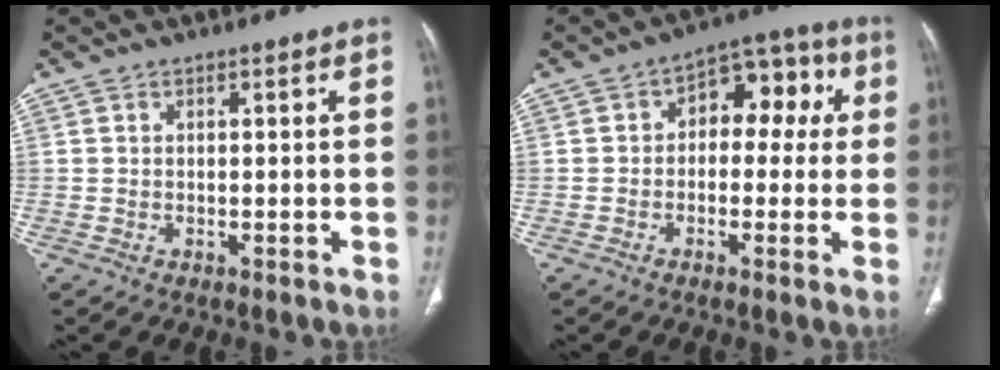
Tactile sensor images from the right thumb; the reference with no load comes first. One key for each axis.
{"total": 10.4, "fx": 1.6, "fy": 6.7, "fz": 7.7, "tx": -0.051, "ty": 0.037, "tz": 0.012}